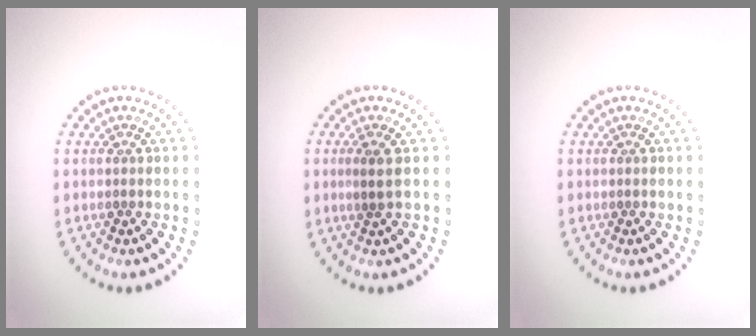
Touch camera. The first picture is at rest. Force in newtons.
{"total": 1.5, "press": 1.2, "slide": 0.9}
{"total": 0.0}